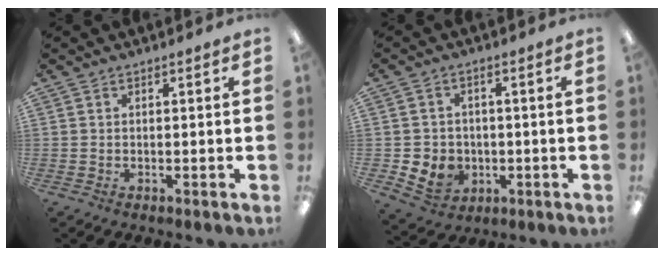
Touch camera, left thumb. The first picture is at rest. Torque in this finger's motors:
{"motor_torque": [-0.71, 0.73, 0.13, -0.19, 0.01]}